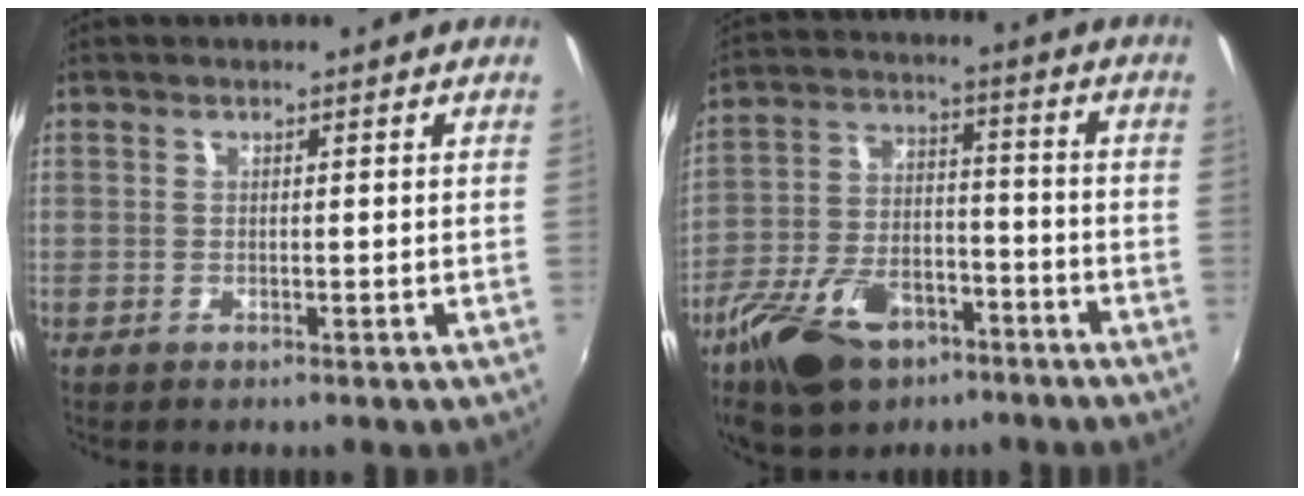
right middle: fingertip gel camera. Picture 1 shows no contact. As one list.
[{"total": 16.3, "force": [-10.1, 9.0, 9.2], "torque": [-0.199, -0.005, -0.171]}]